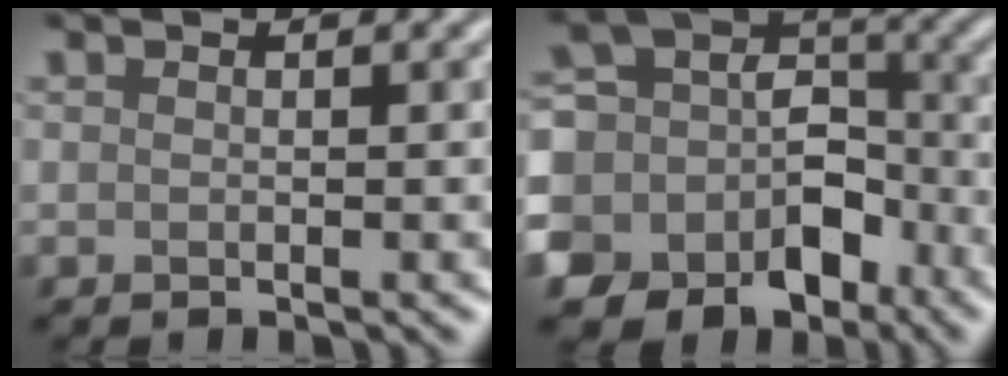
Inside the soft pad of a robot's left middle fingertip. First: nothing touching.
{"total": 15.0, "force": [-6.7, 12.4, 4.9], "torque": [-0.116, -0.014, -0.110]}